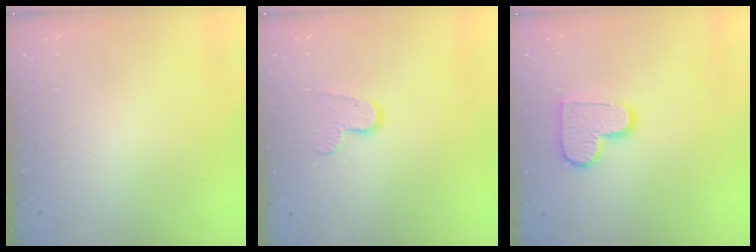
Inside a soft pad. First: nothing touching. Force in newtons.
{"total": 7.4, "press": 7.4, "slide": 0.3}
{"total": 11.0, "press": 11.0, "slide": 0.7}